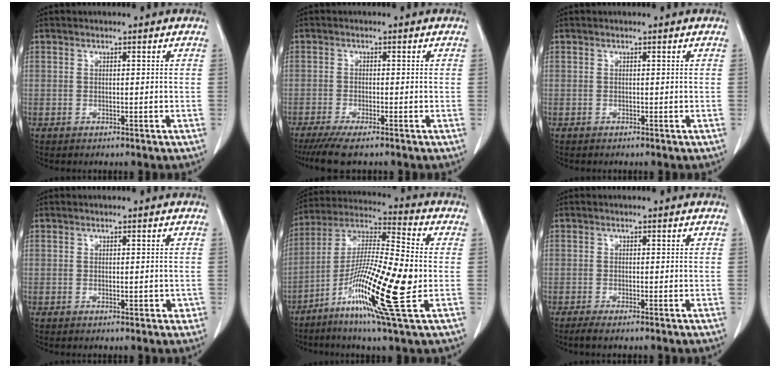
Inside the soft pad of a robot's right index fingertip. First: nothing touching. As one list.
[{"total": 5.2, "force": [-4.1, 0.3, 3.2], "torque": [-0.053, -0.012, -0.068]}, {"total": 0.0}, {"total": 1.9, "force": [-0.4, 1.0, 1.6], "torque": [-0.014, -0.001, -0.003]}, {"total": 18.9, "force": [-5.4, 0.7, 18.1], "torque": [-0.351, -0.024, -0.103]}, {"total": 1.5, "force": [-1.1, 0.0, 1.1], "torque": [-0.027, -0.005, -0.023]}]